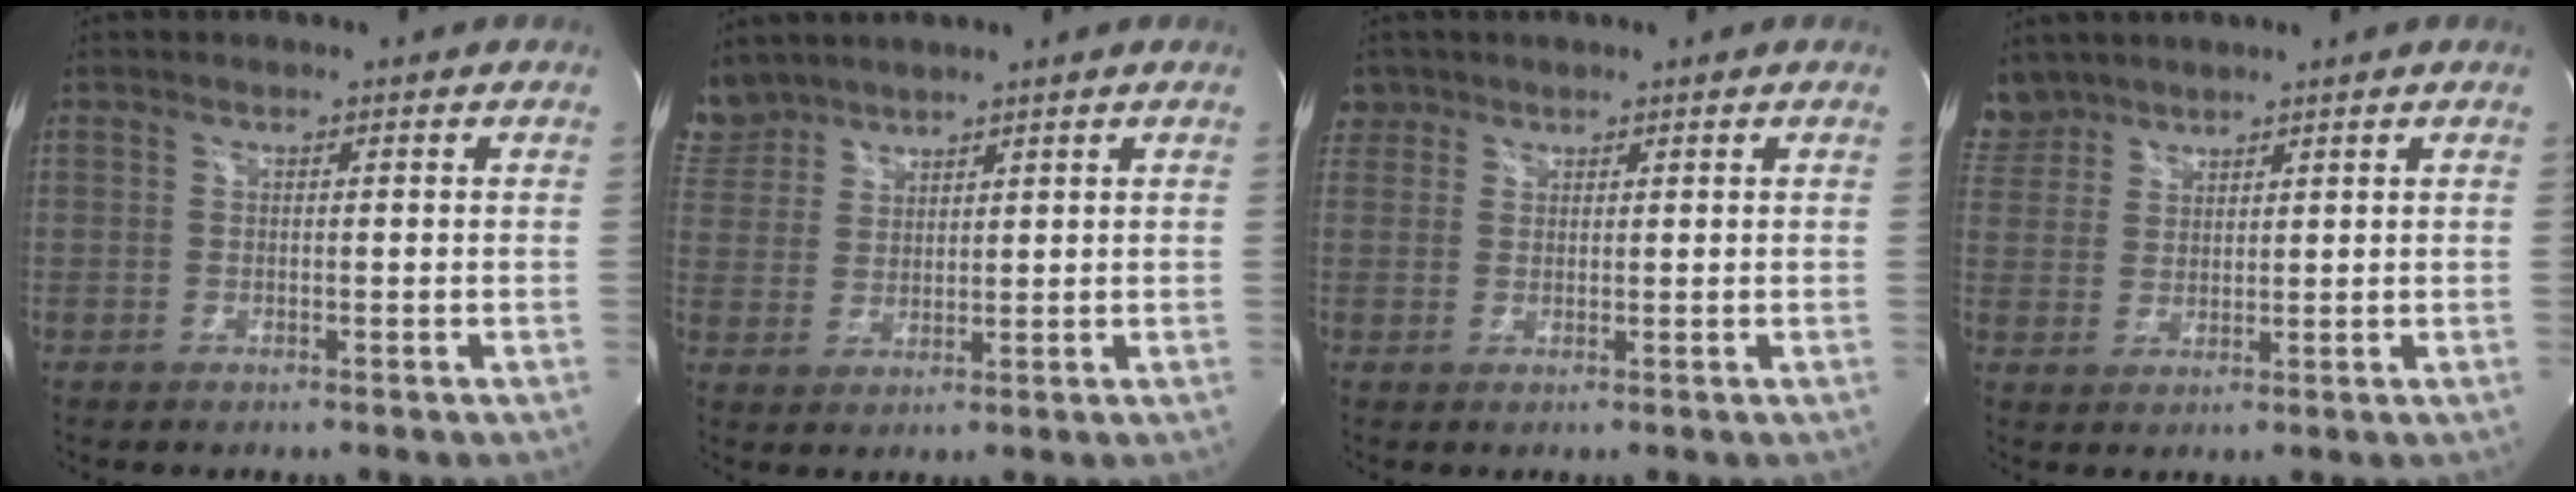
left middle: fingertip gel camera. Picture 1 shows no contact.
{"total": 7.2, "force": [6.5, 3.1, 0.4], "torque": [-0.017, 0.012, 0.143]}
{"total": 3.3, "force": [2.1, 2.5, 0.0], "torque": [0.007, 0.011, 0.039]}
{"total": 6.0, "force": [5.2, 2.9, -0.1], "torque": [0.001, 0.010, 0.111]}